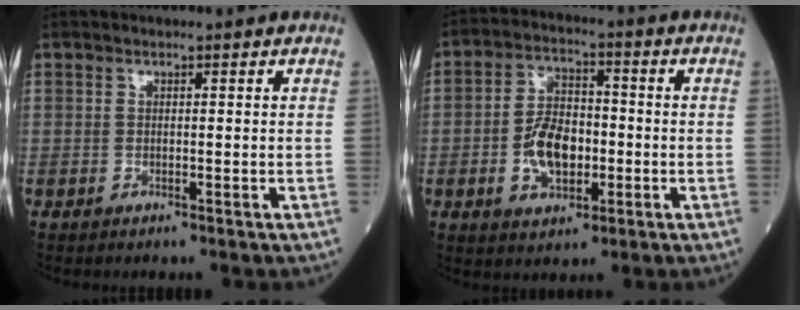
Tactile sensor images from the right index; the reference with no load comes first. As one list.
[{"total": 8.5, "force": [-1.9, 4.7, 6.8], "torque": [-0.134, 0.012, -0.031]}]